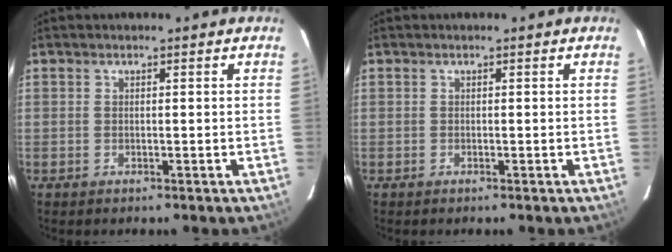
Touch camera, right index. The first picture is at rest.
{"total": 0.0}